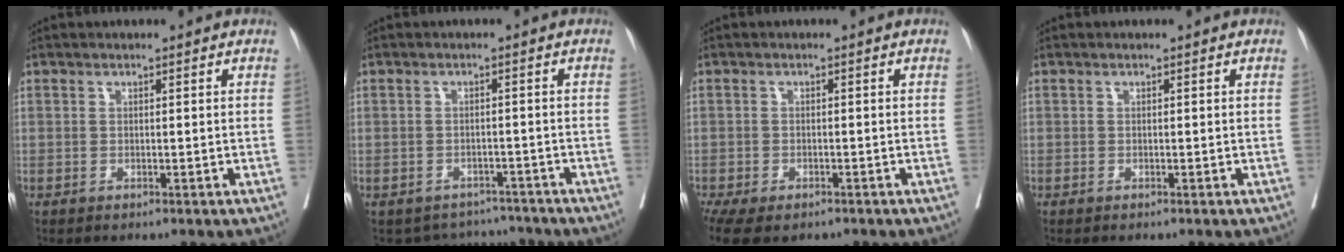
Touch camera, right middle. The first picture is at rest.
{"total": 6.6, "force": [-6.1, 2.4, -0.8], "torque": [0.019, 0.027, -0.075]}
{"total": 11.2, "force": [-7.4, 5.9, 6.0], "torque": [-0.150, -0.018, -0.101]}
{"total": 0.0}